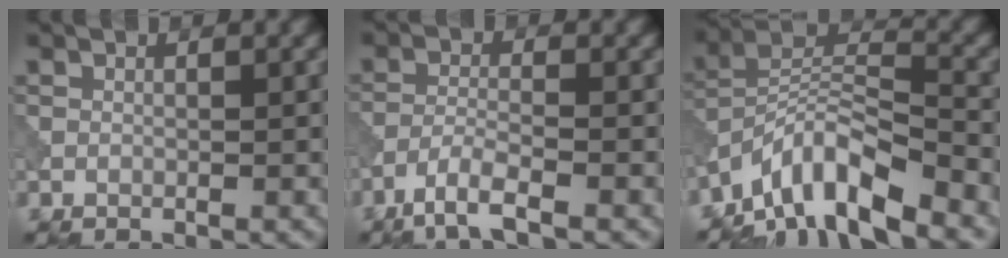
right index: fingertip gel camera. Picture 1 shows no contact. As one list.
[{"total": 3.5, "force": [-2.5, 0.4, 2.3], "torque": [-0.049, -0.002, -0.060]}, {"total": 8.3, "force": [-6.6, 2.2, 4.6], "torque": [-0.069, 0.007, -0.133]}]